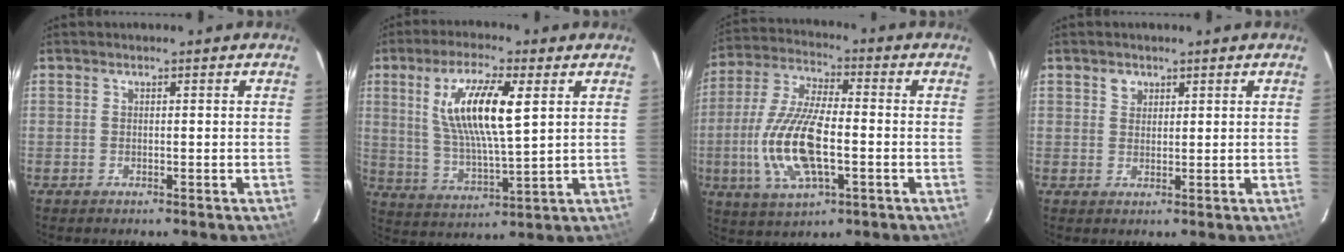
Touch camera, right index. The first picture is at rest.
{"total": 13.4, "force": [4.1, 3.0, 12.4], "torque": [-0.237, 0.000, 0.083]}
{"total": 15.8, "force": [-3.3, 5.9, 14.3], "torque": [-0.303, -0.004, -0.063]}
{"total": 2.0, "force": [1.1, 1.6, 0.4], "torque": [-0.002, 0.007, 0.019]}